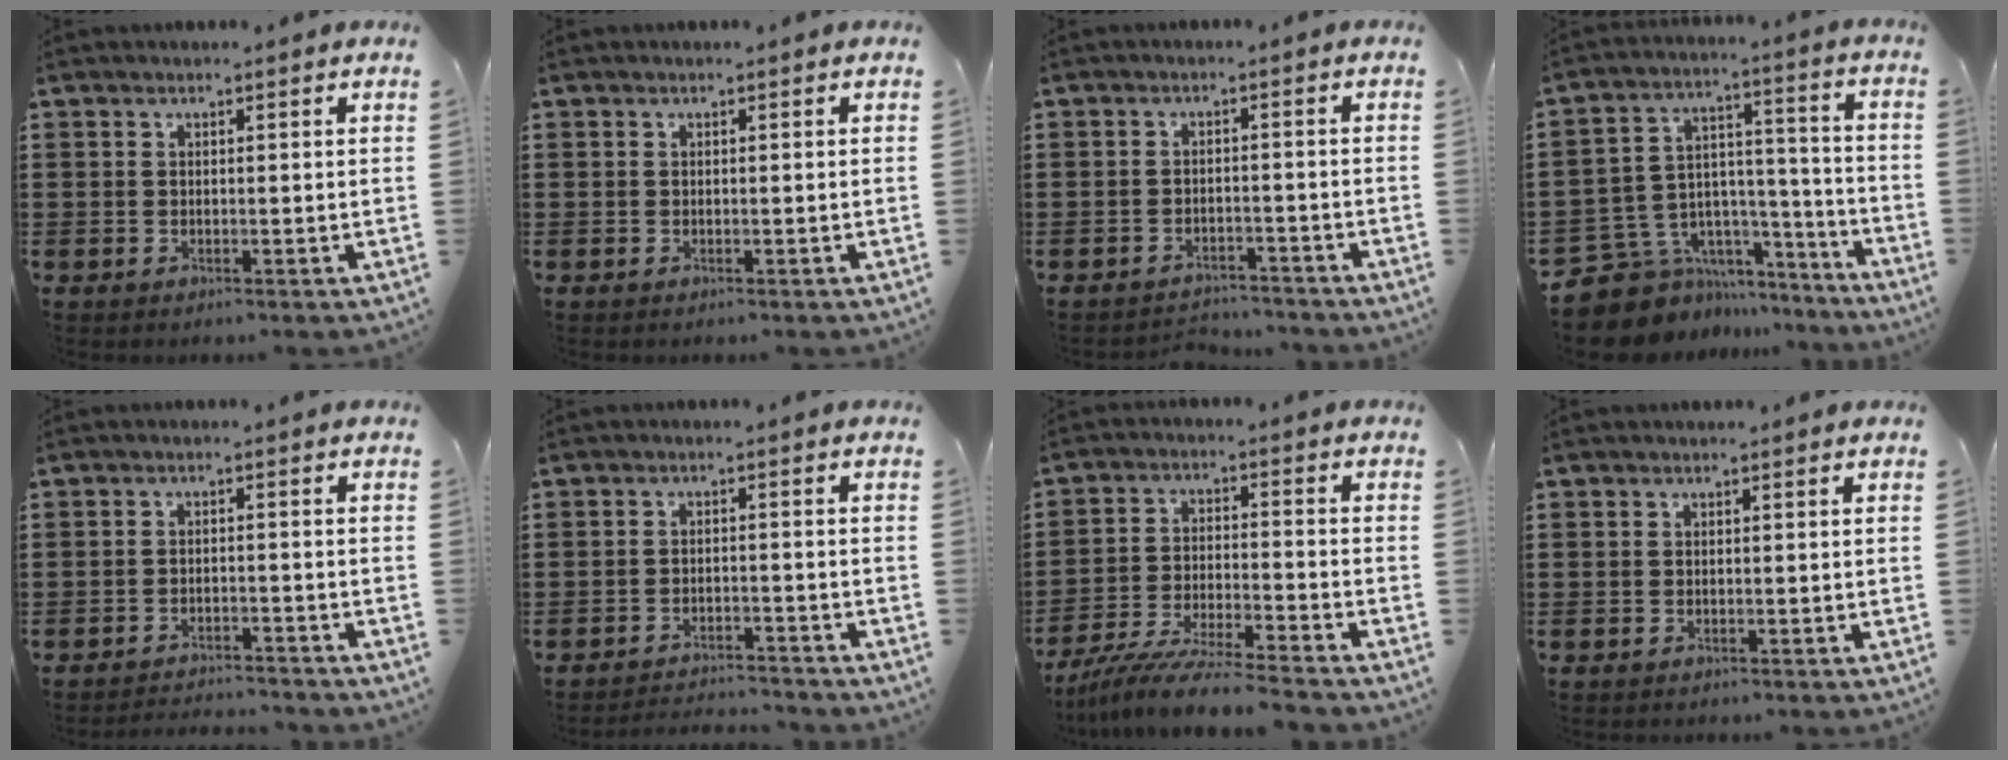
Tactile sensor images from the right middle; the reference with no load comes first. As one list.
[{"total": 0.0}, {"total": 2.5, "force": [-2.5, 0.4, -0.3], "torque": [-0.003, 0.001, -0.056]}, {"total": 9.0, "force": [-6.9, 5.6, 1.6], "torque": [-0.058, 0.001, -0.127]}, {"total": 2.6, "force": [-2.6, 0.1, 0.1], "torque": [-0.007, 0.000, -0.056]}, {"total": 2.8, "force": [-2.8, 0.1, 0.2], "torque": [-0.008, 0.000, -0.058]}, {"total": 8.3, "force": [-7.8, -0.2, 3.0], "torque": [-0.060, -0.002, -0.152]}, {"total": 0.0}]